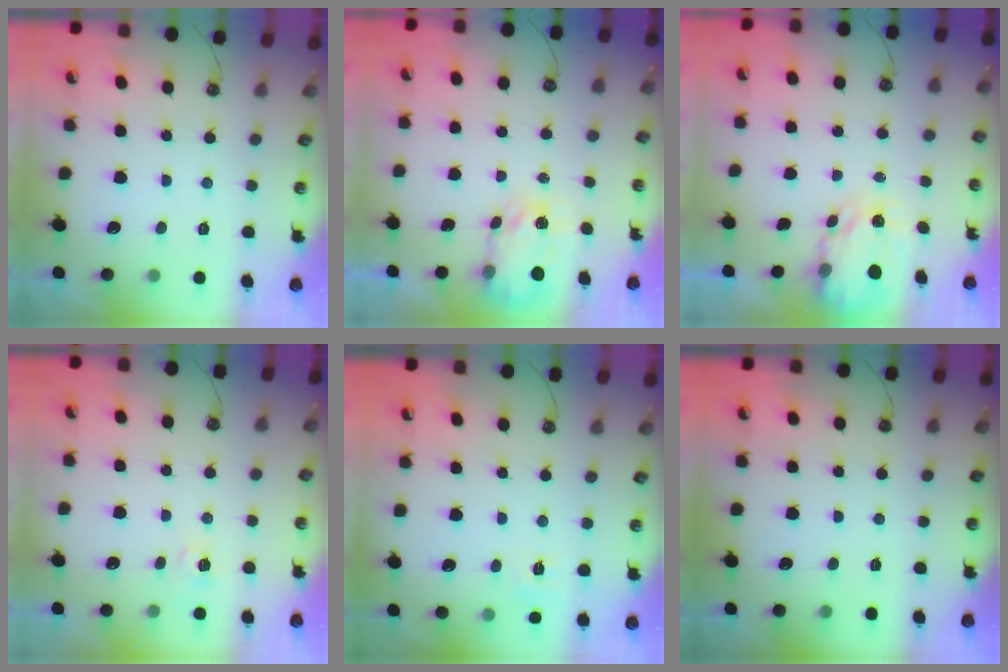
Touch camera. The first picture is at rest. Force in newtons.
{"total": 5.1, "press": 5.1, "slide": 0.5}
{"total": 3.9, "press": 3.9, "slide": 0.1}
{"total": 3.6, "press": 3.5, "slide": 0.3}
{"total": 5.6, "press": 5.6, "slide": 0.1}
{"total": 0.0}